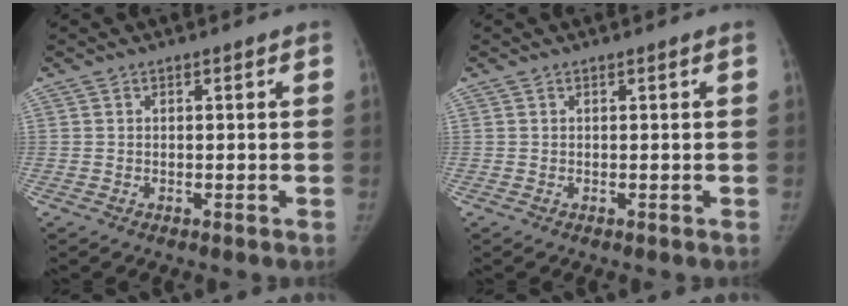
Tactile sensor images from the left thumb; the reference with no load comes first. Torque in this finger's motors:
{"motor_torque": [0.06, 0.02, 0.29, -0.27, 0.01]}